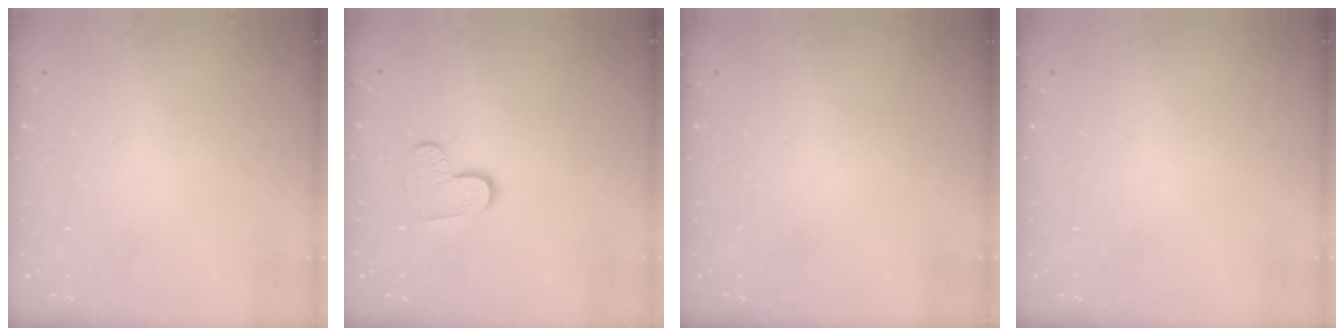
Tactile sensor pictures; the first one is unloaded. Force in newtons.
{"total": 5.9, "press": 5.9, "slide": 0.3}
{"total": 0.0}
{"total": 0.0}